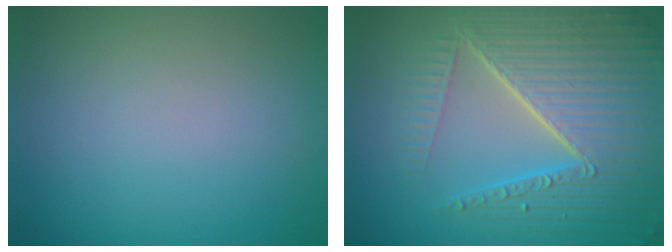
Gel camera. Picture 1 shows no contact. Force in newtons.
{"total": 9.3, "press": 6.1, "slide": 6.9}